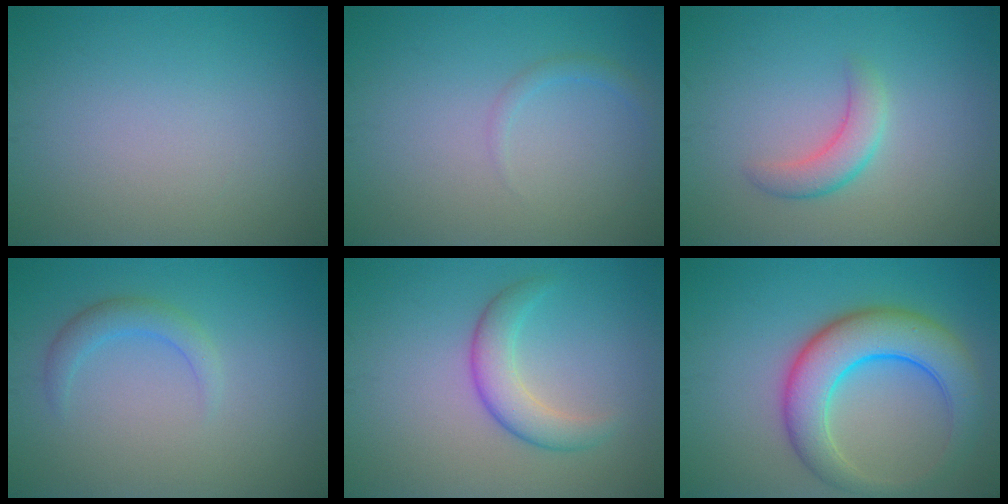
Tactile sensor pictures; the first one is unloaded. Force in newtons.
{"total": 1.0, "press": 1.0, "slide": 0.1}
{"total": 2.6, "press": 2.6, "slide": 0.1}
{"total": 2.0, "press": 2.0, "slide": 0.1}
{"total": 3.4, "press": 3.4, "slide": 0.0}
{"total": 7.8, "press": 7.8, "slide": 0.1}